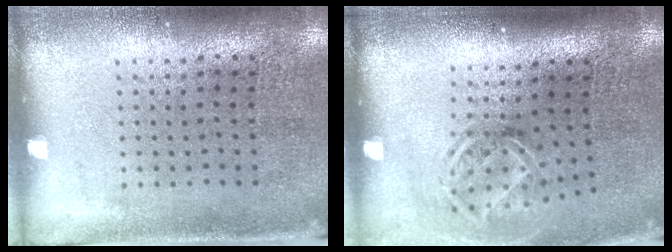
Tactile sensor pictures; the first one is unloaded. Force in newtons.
{"total": 1.8, "press": 1.3, "slide": 1.3}